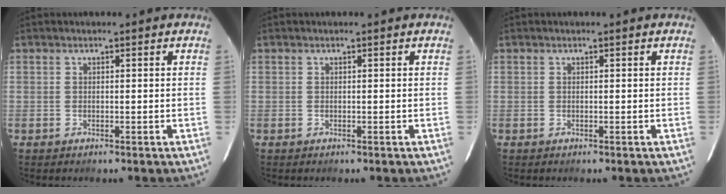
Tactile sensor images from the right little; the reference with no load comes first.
{"total": 0.0}
{"total": 0.0}